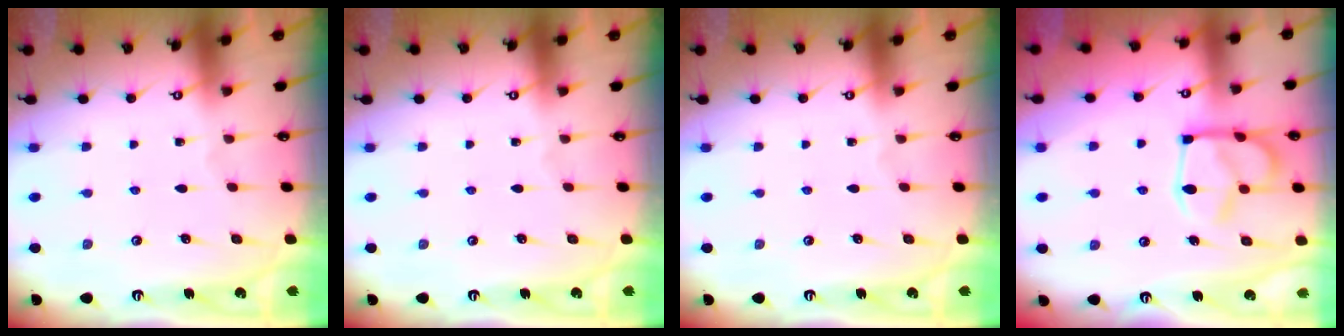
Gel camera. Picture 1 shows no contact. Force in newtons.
{"total": 0.0}
{"total": 0.0}
{"total": 9.7, "press": 9.7, "slide": 1.1}